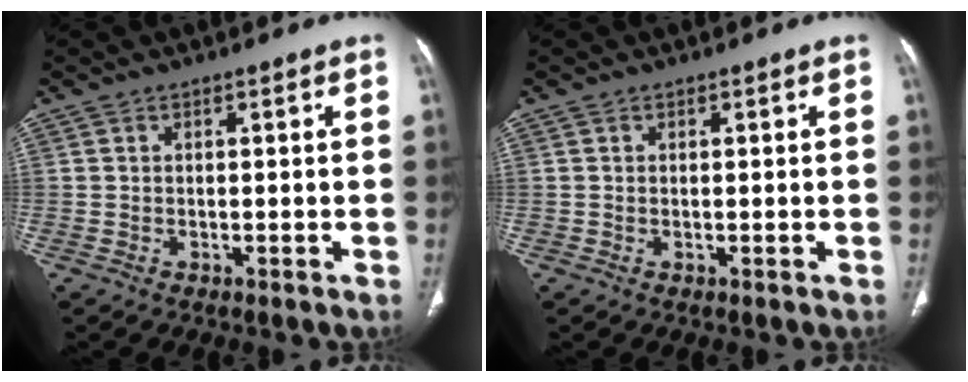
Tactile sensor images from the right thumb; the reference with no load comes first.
{"total": 0.0}